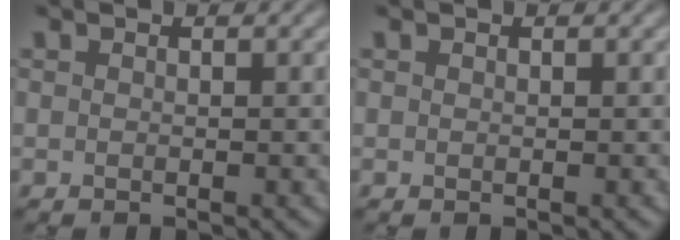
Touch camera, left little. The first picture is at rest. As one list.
[{"total": 0.0}]